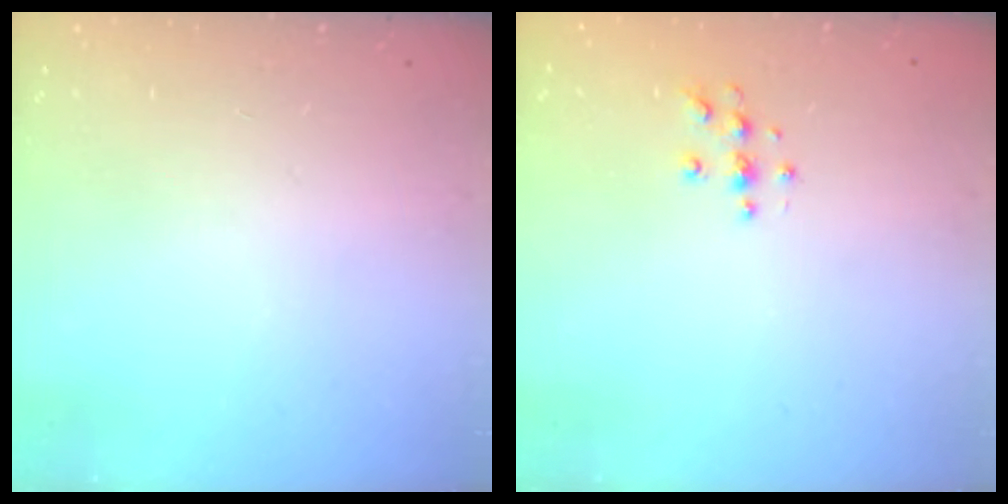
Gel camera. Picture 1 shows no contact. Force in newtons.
{"total": 4.9, "press": 4.8, "slide": 0.6}